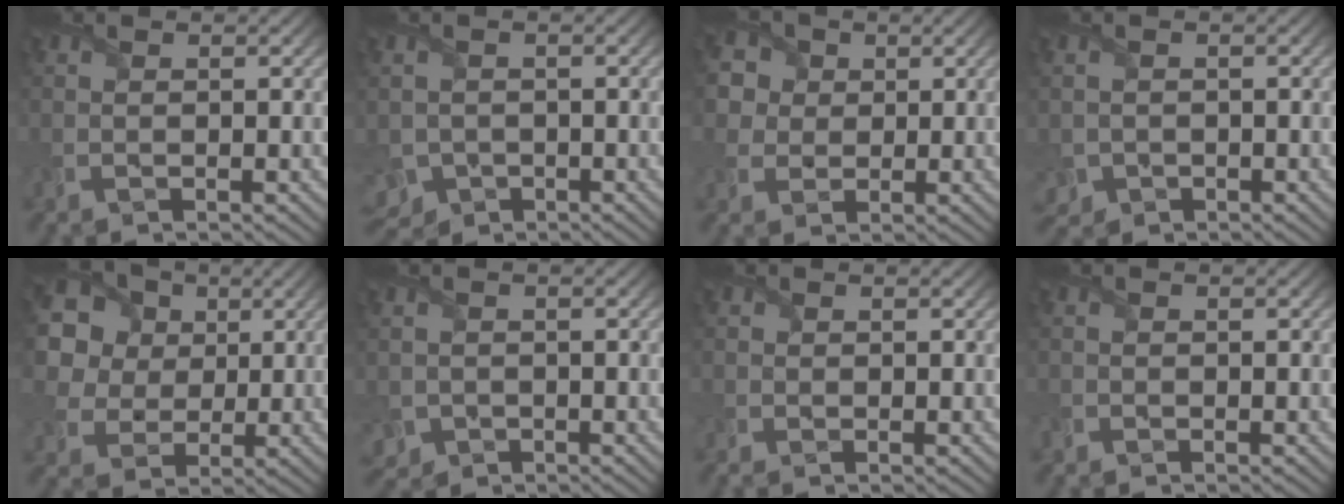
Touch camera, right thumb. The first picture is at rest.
{"total": 4.4, "force": [-2.0, 3.4, 1.8], "torque": [-0.051, -0.022, -0.037]}
{"total": 6.2, "force": [2.5, 5.3, 2.1], "torque": [-0.088, 0.006, 0.036]}
{"total": 2.6, "force": [-1.0, 2.3, 0.7], "torque": [-0.028, -0.014, -0.024]}
{"total": 18.2, "force": [7.1, 15.0, 7.5], "torque": [-0.250, 0.025, 0.138]}
{"total": 2.6, "force": [-1.0, 2.3, 0.6], "torque": [-0.024, -0.015, -0.024]}
{"total": 1.3, "force": [-0.7, 1.0, 0.3], "torque": [-0.010, -0.009, -0.016]}
{"total": 0.7, "force": [-0.5, 0.5, 0.0], "torque": [-0.002, -0.001, -0.011]}